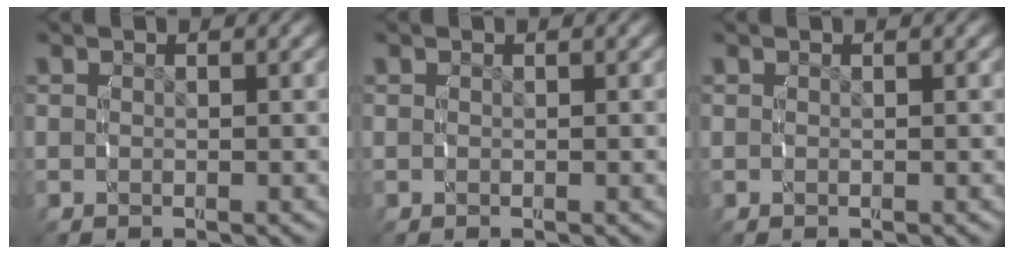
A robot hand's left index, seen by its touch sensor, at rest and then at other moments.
{"total": 0.0}
{"total": 0.0}